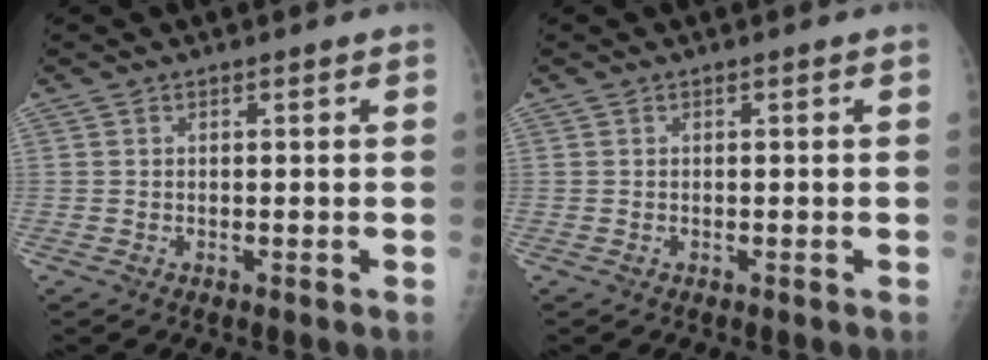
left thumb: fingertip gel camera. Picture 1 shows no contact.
{"total": 0.0}